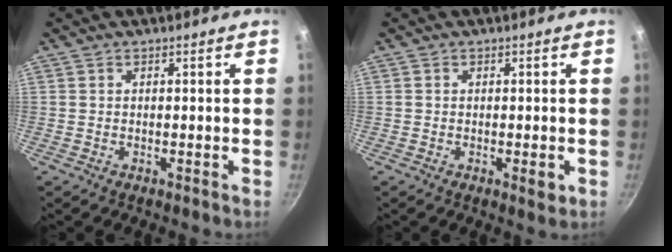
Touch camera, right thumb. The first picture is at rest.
{"total": 2.1, "force": [-0.6, 0.7, 1.8], "torque": [-0.028, -0.003, -0.009]}